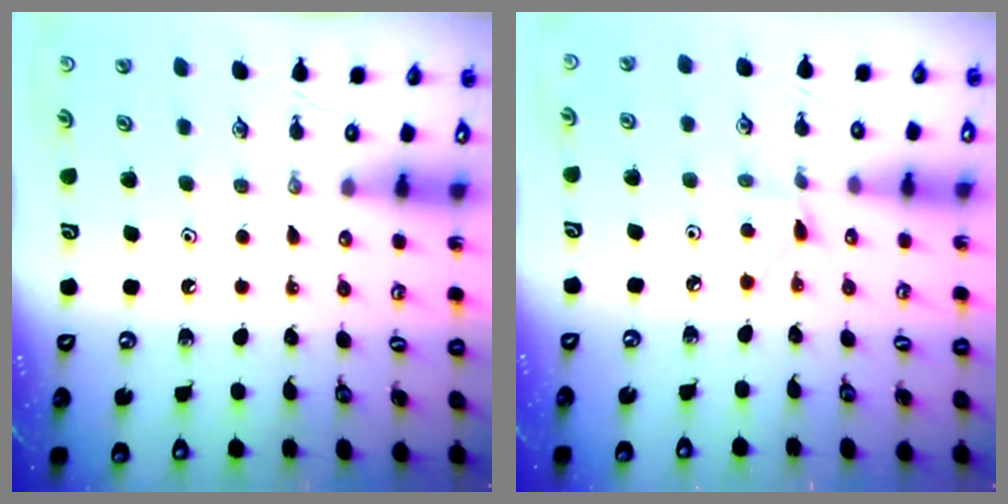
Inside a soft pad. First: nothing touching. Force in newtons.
{"total": 2.4, "press": 2.4, "slide": 0.3}